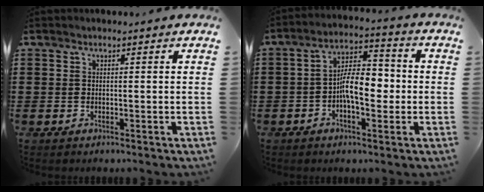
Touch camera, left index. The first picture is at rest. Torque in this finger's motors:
{"motor_torque": [1.31, 0.02, 0.56, 0.17]}